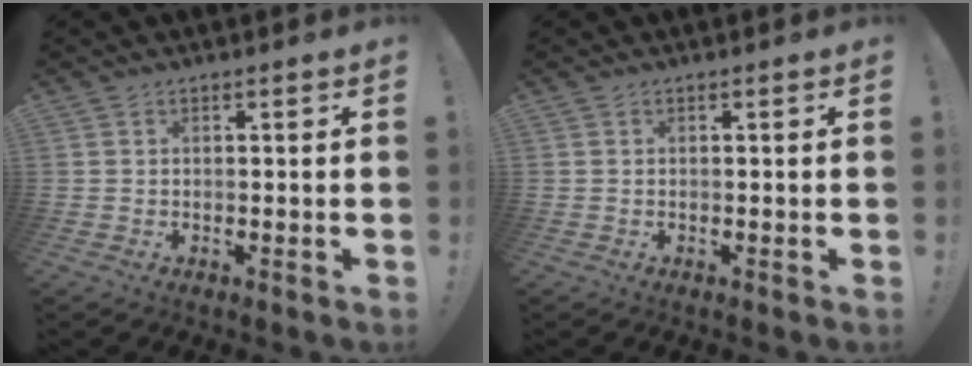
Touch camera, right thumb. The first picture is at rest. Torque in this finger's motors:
{"motor_torque": [-0.06, 0.07, -0.07, 0.07, 0.01]}